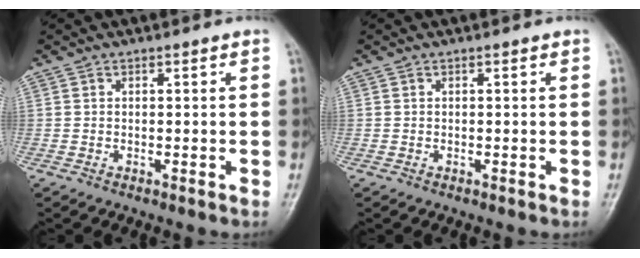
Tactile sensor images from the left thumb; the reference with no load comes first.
{"total": 0.0}